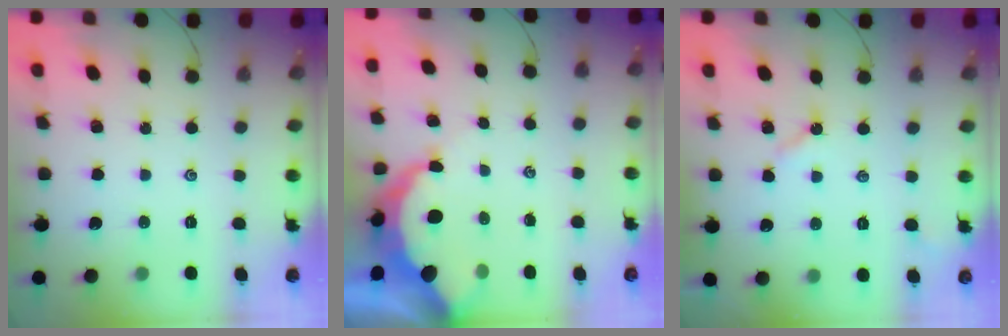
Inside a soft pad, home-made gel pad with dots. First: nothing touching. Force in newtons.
{"total": 7.7, "press": 7.7, "slide": 0.8}
{"total": 2.6, "press": 2.5, "slide": 0.3}